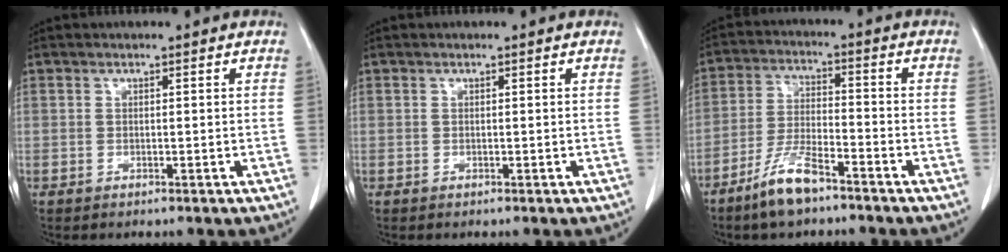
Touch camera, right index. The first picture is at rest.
{"total": 0.0}
{"total": 8.0, "force": [-5.8, 1.6, 5.3], "torque": [-0.112, -0.011, -0.114]}